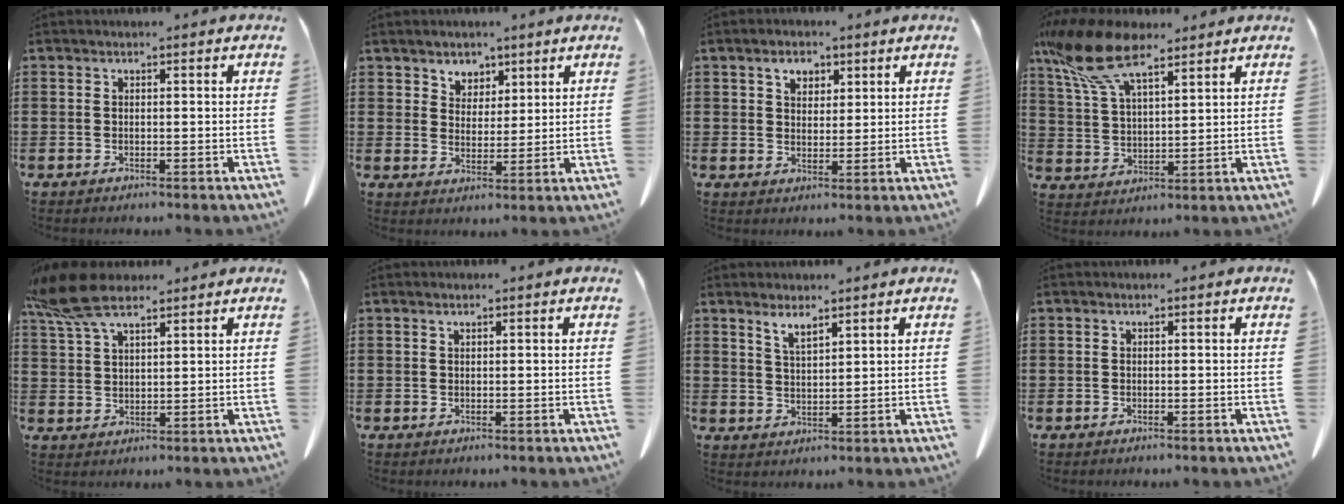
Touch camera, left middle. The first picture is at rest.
{"total": 4.2, "force": [3.3, 2.6, 0.0], "torque": [-0.018, 0.001, 0.062]}
{"total": 3.6, "force": [2.2, 2.4, 1.6], "torque": [-0.033, 0.008, 0.036]}
{"total": 11.9, "force": [8.2, 4.1, 7.6], "torque": [-0.181, -0.017, 0.148]}
{"total": 9.2, "force": [6.5, 3.2, 5.6], "torque": [-0.137, -0.007, 0.120]}
{"total": 0.6, "force": [0.5, 0.1, 0.4], "torque": [-0.010, 0.001, 0.009]}
{"total": 3.0, "force": [2.5, 0.6, 1.5], "torque": [-0.035, 0.001, 0.045]}
{"total": 0.0}